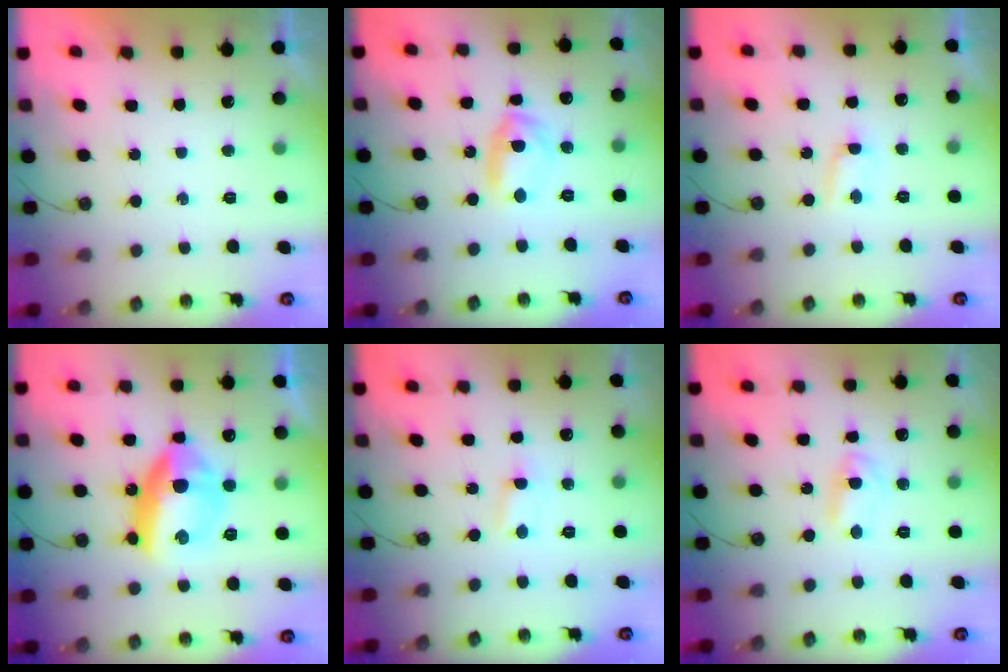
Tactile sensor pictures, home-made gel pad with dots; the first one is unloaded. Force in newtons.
{"total": 12.7, "press": 7.1, "slide": 10.6}
{"total": 2.5, "press": 2.3, "slide": 0.8}
{"total": 15.1, "press": 15.1, "slide": 0.3}
{"total": 0.0}
{"total": 2.4, "press": 2.4, "slide": 0.2}